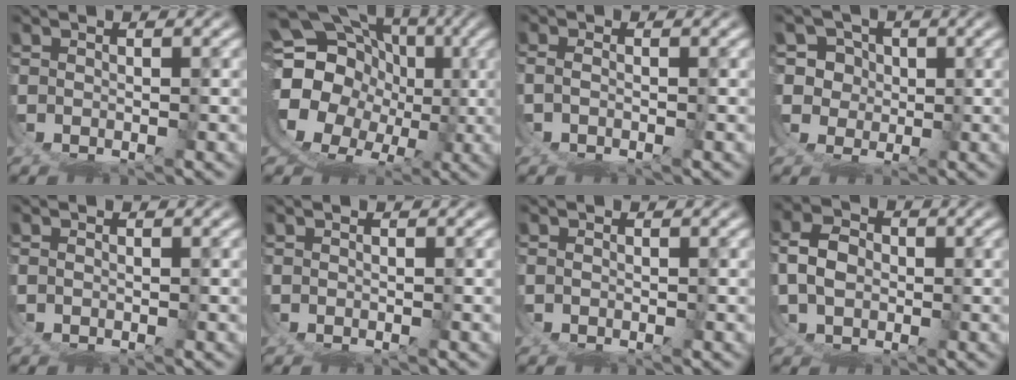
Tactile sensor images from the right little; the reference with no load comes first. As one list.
[{"total": 19.8, "force": [0.5, 16.6, 10.8], "torque": [-0.248, -0.053, 0.005]}, {"total": 1.3, "force": [-0.3, -0.8, 0.9], "torque": [-0.010, 0.001, -0.004]}, {"total": 8.1, "force": [0.4, 7.5, 3.1], "torque": [-0.100, -0.035, 0.012]}, {"total": 0.0}, {"total": 0.0}, {"total": 0.8, "force": [0.1, -0.8, 0.2], "torque": [0.005, 0.002, 0.002]}, {"total": 3.0, "force": [0.5, 1.8, 2.4], "torque": [-0.044, -0.004, 0.016]}]